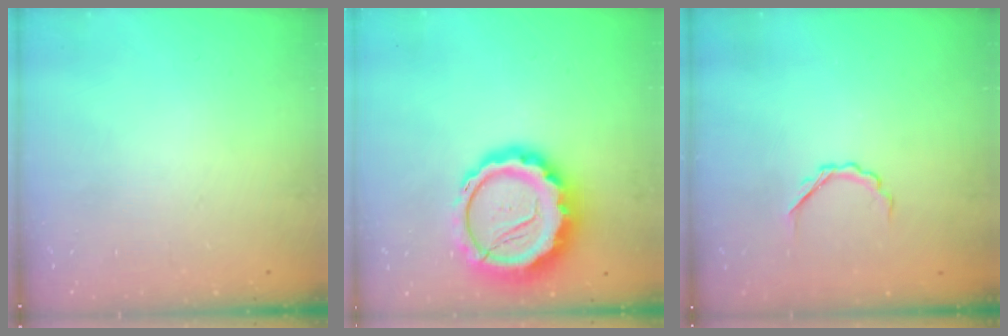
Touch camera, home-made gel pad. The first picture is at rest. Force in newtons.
{"total": 17.0, "press": 16.6, "slide": 3.5}
{"total": 3.3, "press": 3.1, "slide": 0.9}